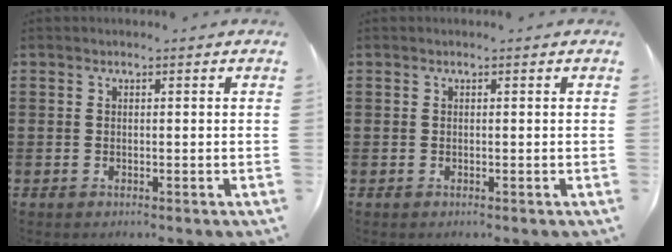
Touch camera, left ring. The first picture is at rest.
{"total": 0.0}